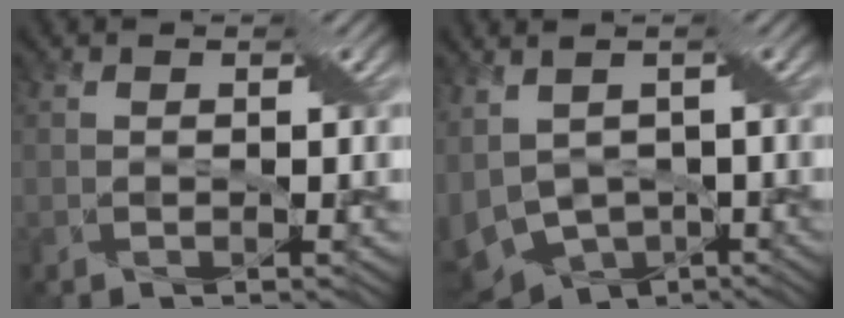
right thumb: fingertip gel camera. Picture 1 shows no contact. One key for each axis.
{"total": 8.3, "fx": -1.4, "fy": 5.6, "fz": 6.0, "tx": -0.146, "ty": -0.027, "tz": -0.022}